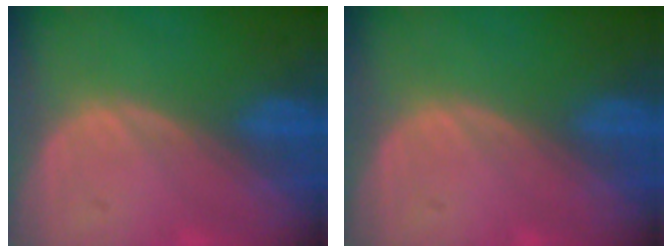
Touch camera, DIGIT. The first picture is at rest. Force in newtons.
{"total": 0.0}